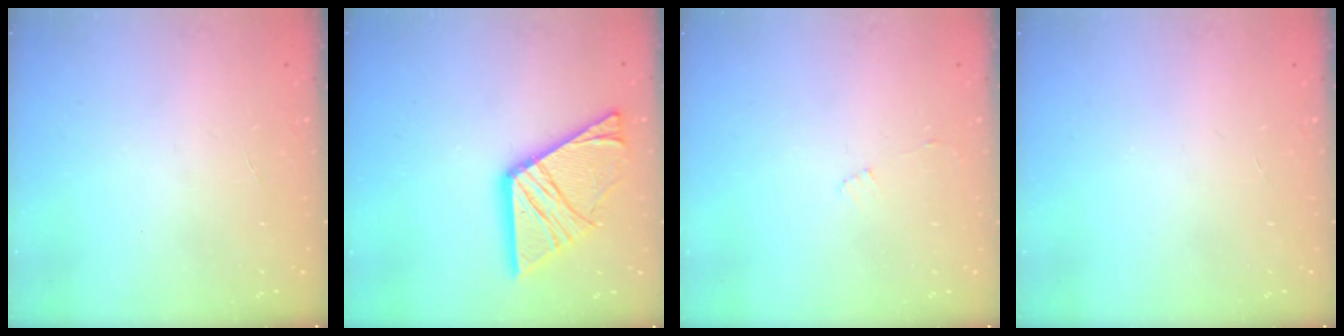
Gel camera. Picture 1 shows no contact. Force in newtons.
{"total": 18.4, "press": 18.3, "slide": 1.8}
{"total": 3.4, "press": 3.4, "slide": 0.3}
{"total": 0.0}